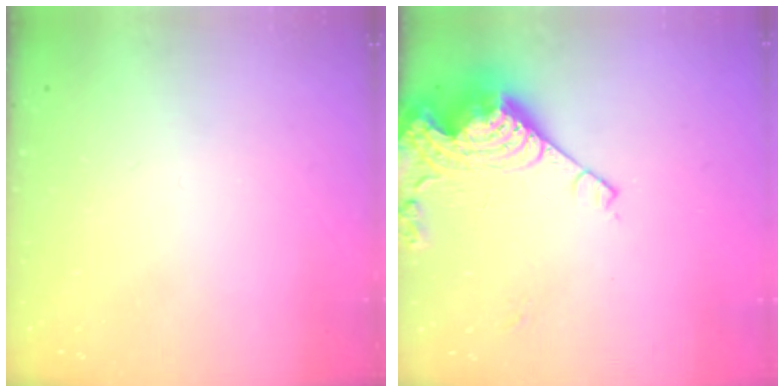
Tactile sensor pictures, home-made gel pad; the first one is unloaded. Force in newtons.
{"total": 12.7, "press": 12.7, "slide": 1.0}